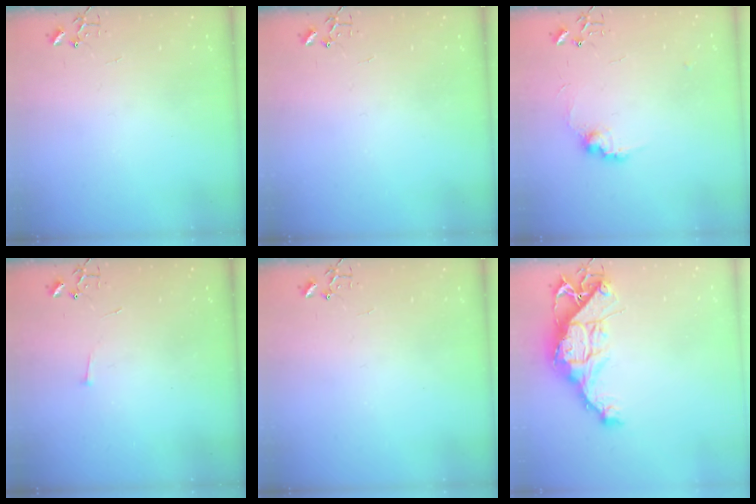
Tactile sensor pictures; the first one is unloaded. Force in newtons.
{"total": 0.0}
{"total": 8.6, "press": 8.6, "slide": 0.4}
{"total": 3.0, "press": 2.9, "slide": 0.3}
{"total": 0.0}
{"total": 14.2, "press": 14.2, "slide": 1.1}